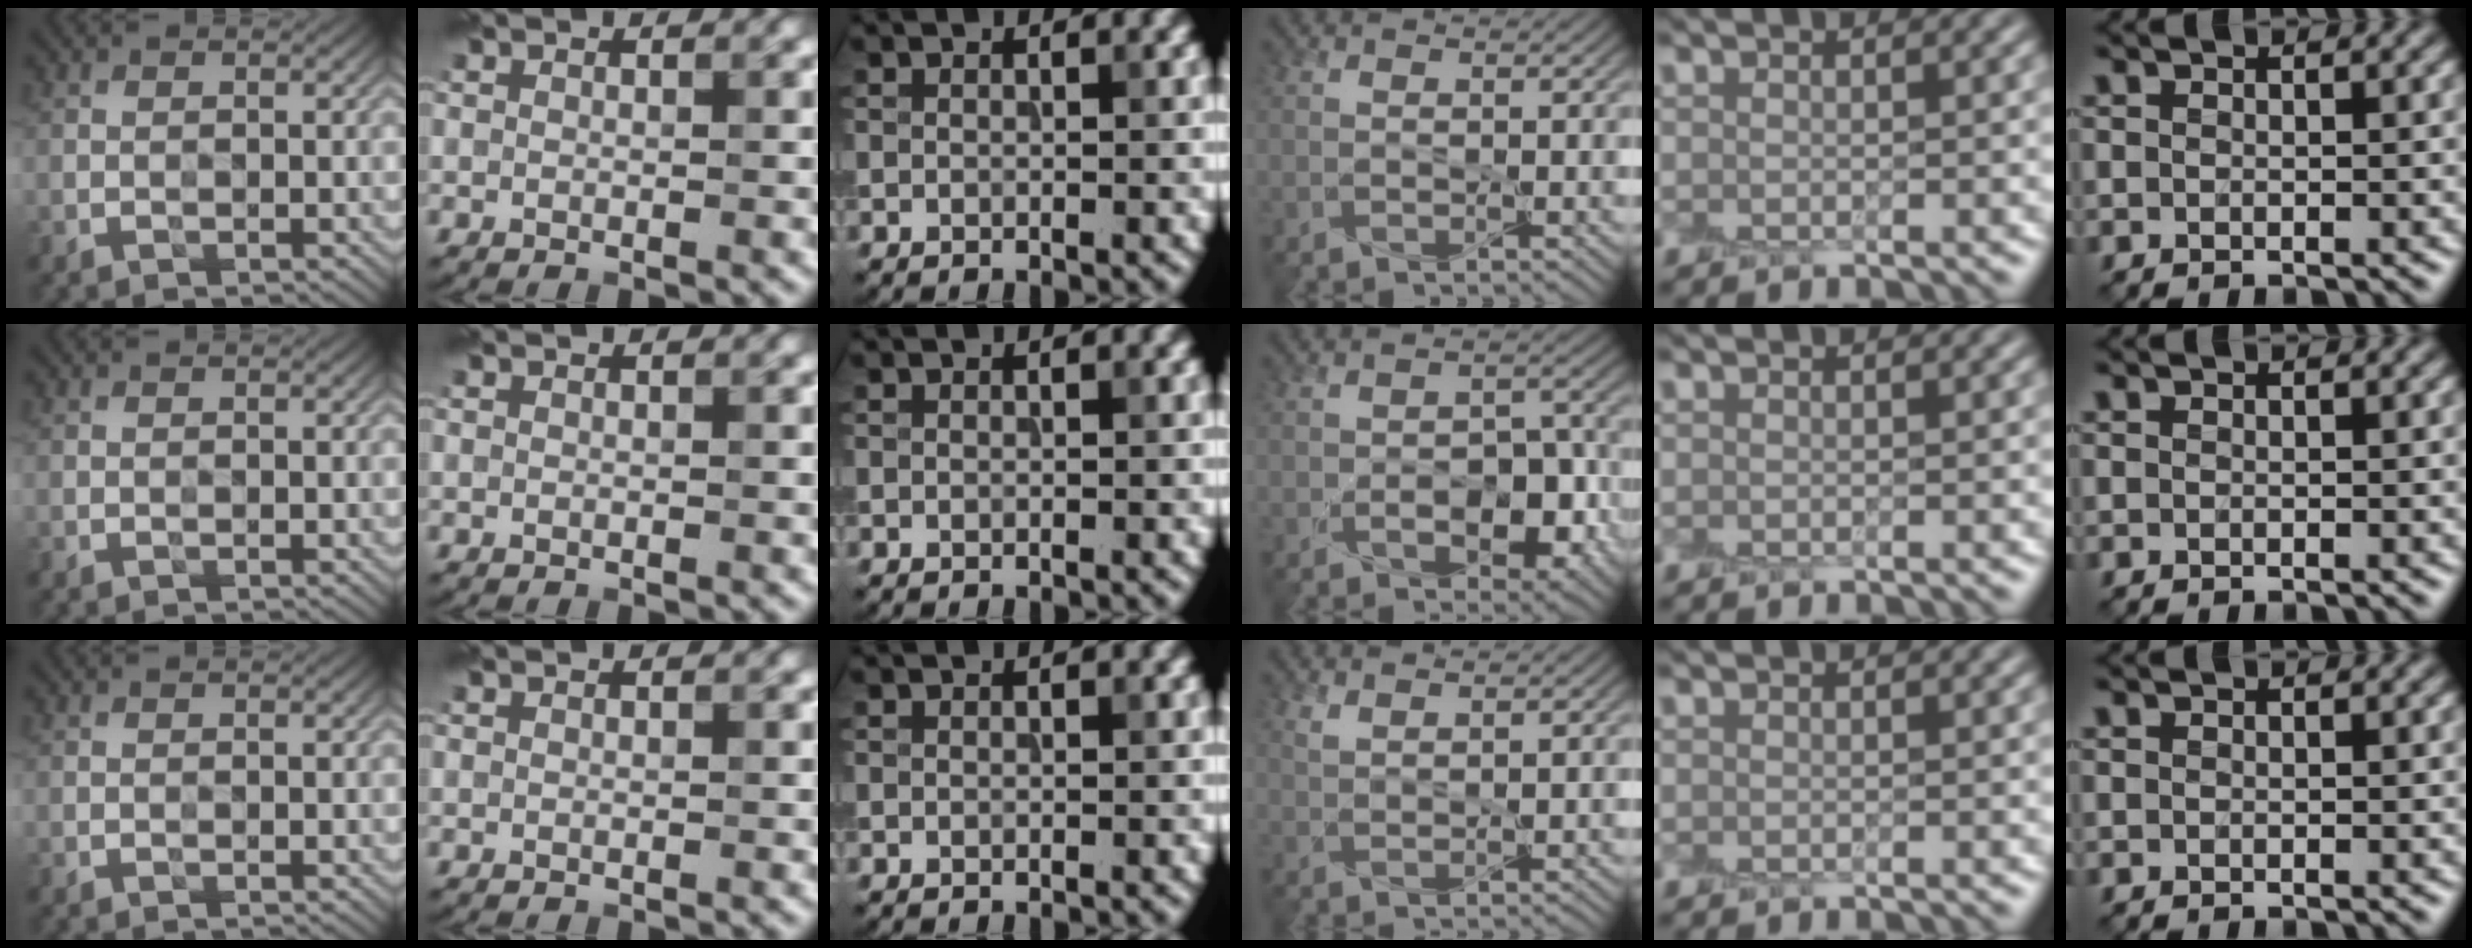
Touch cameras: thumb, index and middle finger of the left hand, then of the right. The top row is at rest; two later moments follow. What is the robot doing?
{"motion": "peel", "object": "plastic wrap"}